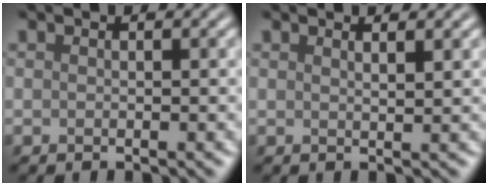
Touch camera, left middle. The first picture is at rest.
{"total": 1.2, "force": [0.9, 0.4, 0.7], "torque": [0.000, 0.002, 0.012]}